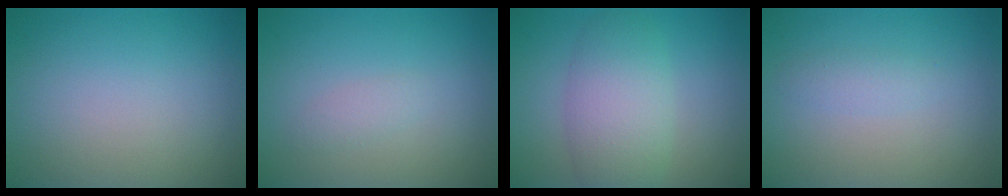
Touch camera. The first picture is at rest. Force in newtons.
{"total": 1.0, "press": 1.0, "slide": 0.1}
{"total": 5.1, "press": 5.0, "slide": 0.3}
{"total": 1.1, "press": 1.1, "slide": 0.0}